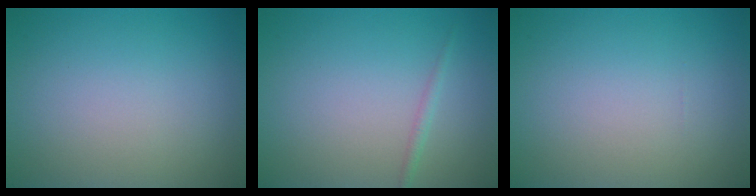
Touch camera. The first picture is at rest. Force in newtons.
{"total": 0.8, "press": 0.8, "slide": 0.0}
{"total": 0.0}